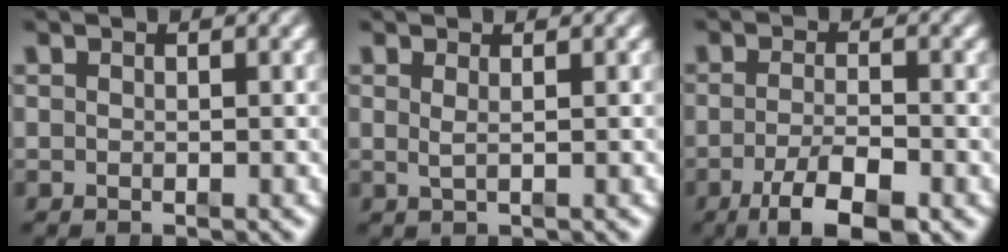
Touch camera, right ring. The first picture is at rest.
{"total": 1.1, "force": [0.4, -0.7, 0.8], "torque": [-0.015, -0.009, 0.015]}
{"total": 6.3, "force": [-3.9, 1.8, 4.6], "torque": [-0.072, -0.023, -0.052]}